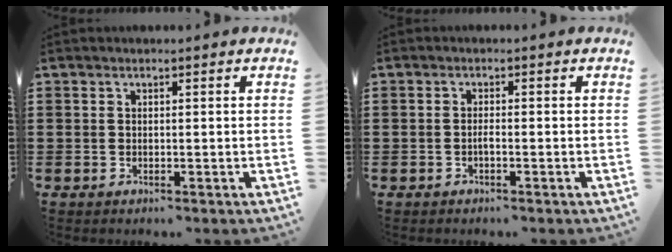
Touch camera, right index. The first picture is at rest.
{"total": 0.9, "force": [-0.5, 0.1, 0.8], "torque": [-0.016, -0.004, -0.008]}